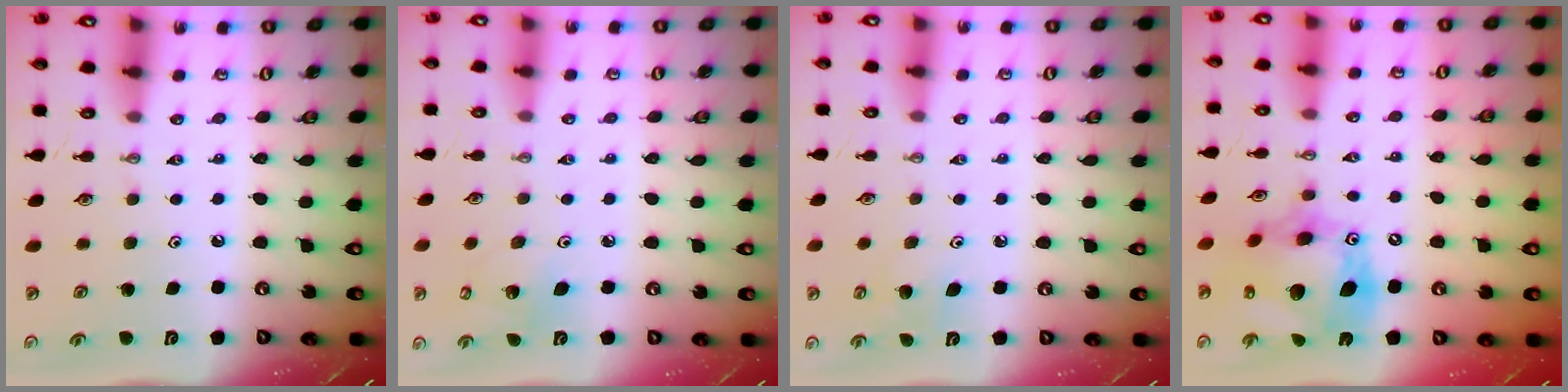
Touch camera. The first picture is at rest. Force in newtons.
{"total": 5.0, "press": 4.7, "slide": 1.8}
{"total": 5.4, "press": 5.4, "slide": 0.4}
{"total": 18.4, "press": 18.3, "slide": 1.9}